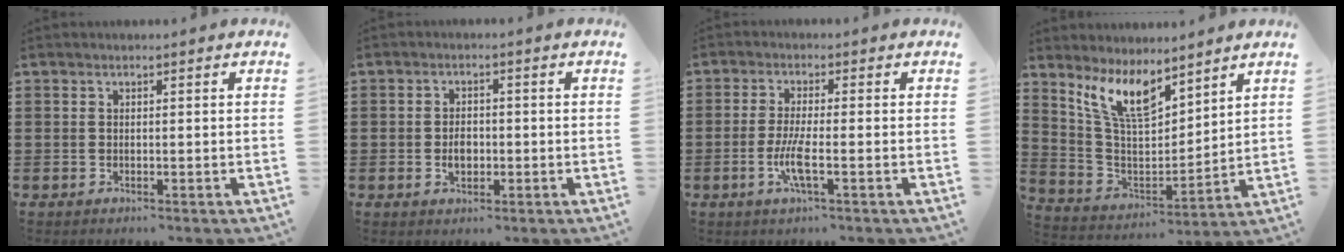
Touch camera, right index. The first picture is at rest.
{"total": 3.0, "force": [-0.6, 1.9, 2.2], "torque": [-0.035, 0.000, -0.013]}
{"total": 5.0, "force": [-1.6, 0.7, 4.7], "torque": [-0.100, -0.010, -0.034]}
{"total": 9.9, "force": [7.3, 3.3, 5.8], "torque": [-0.144, -0.029, 0.135]}